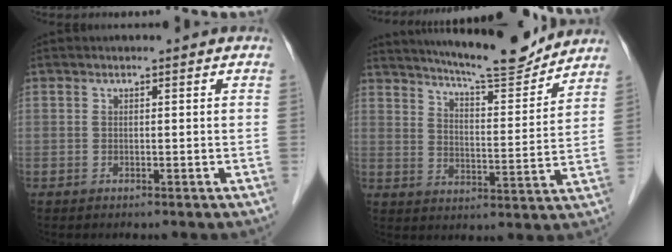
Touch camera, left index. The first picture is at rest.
{"total": 14.3, "force": [13.3, 0.8, 5.2], "torque": [-0.087, -0.007, 0.195]}